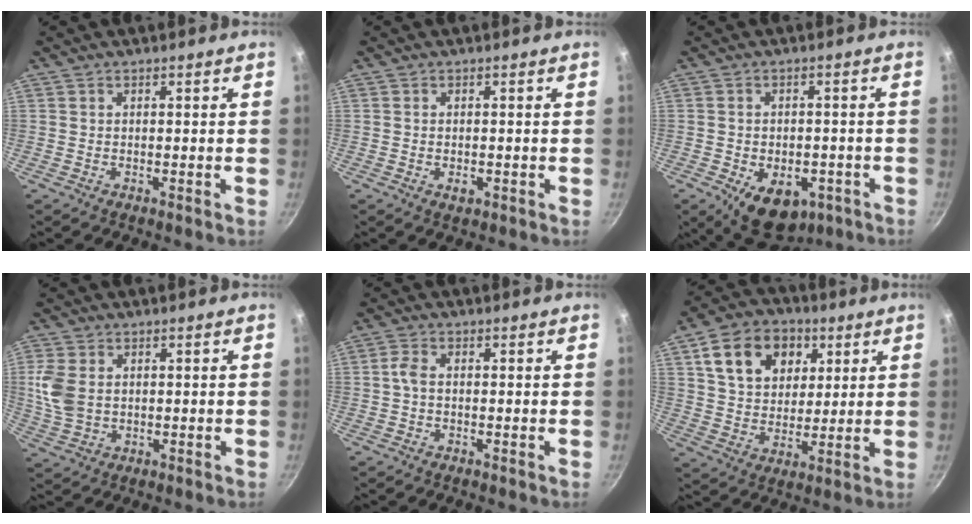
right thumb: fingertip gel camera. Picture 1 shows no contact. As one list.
[{"total": 1.9, "force": [-0.5, 1.1, 1.4], "torque": [-0.022, -0.002, -0.008]}, {"total": 11.6, "force": [-5.0, 7.4, 7.4], "torque": [-0.073, 0.005, -0.055]}, {"total": 7.0, "force": [1.1, 5.0, 4.8], "torque": [-0.100, -0.001, 0.027]}, {"total": 2.5, "force": [-0.1, 1.5, 2.0], "torque": [-0.048, 0.010, -0.007]}, {"total": 15.7, "force": [6.0, 11.6, 8.7], "torque": [-0.119, -0.004, 0.097]}]